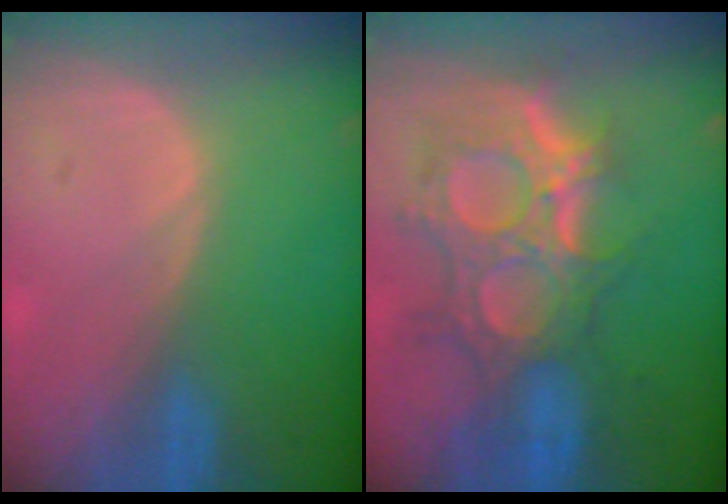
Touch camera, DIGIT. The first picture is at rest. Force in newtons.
{"total": 12.0, "press": 10.7, "slide": 5.3}